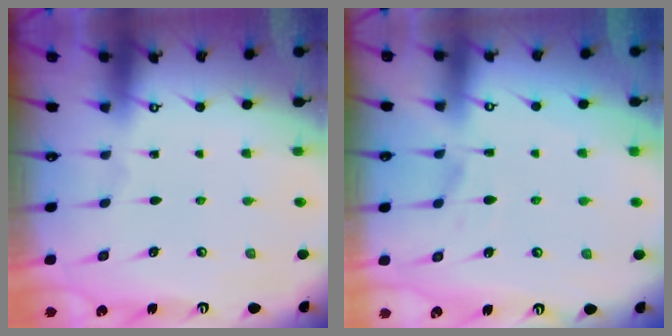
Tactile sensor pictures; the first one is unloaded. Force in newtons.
{"total": 1.9, "press": 1.4, "slide": 1.2}